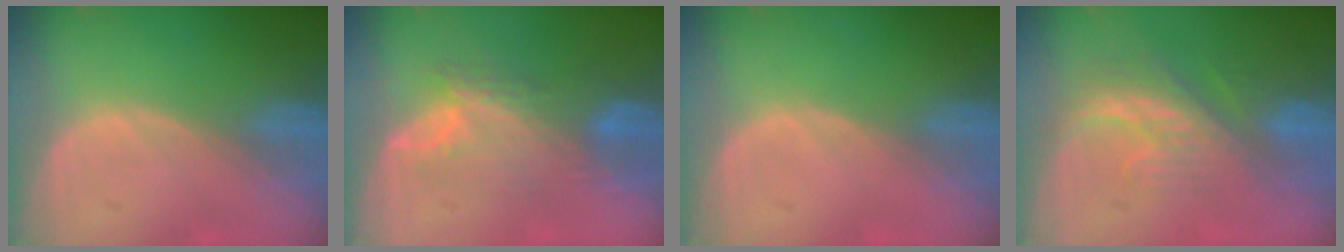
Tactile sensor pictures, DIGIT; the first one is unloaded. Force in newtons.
{"total": 7.8, "press": 7.4, "slide": 2.7}
{"total": 0.0}
{"total": 8.4, "press": 7.5, "slide": 3.7}